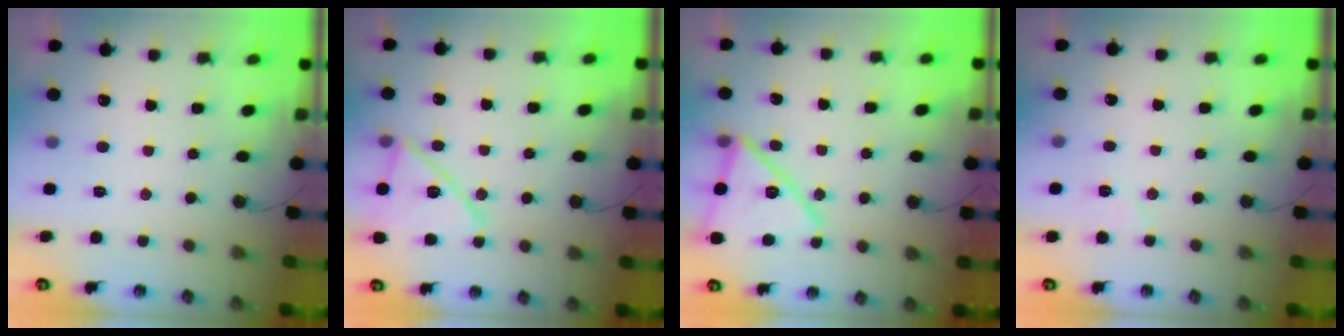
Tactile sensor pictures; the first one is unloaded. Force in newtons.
{"total": 15.9, "press": 15.5, "slide": 3.4}
{"total": 16.6, "press": 16.5, "slide": 0.7}
{"total": 6.1, "press": 5.5, "slide": 2.6}